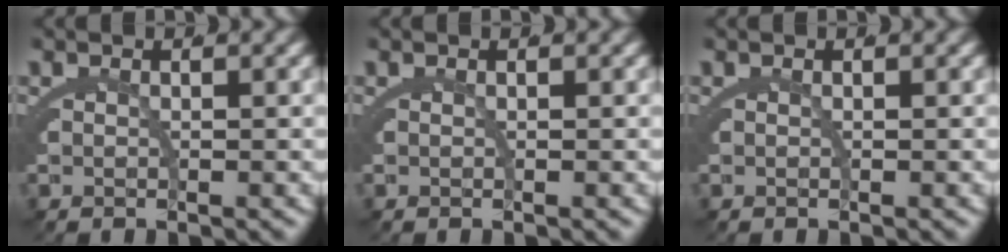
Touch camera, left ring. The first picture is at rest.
{"total": 0.0}
{"total": 0.0}